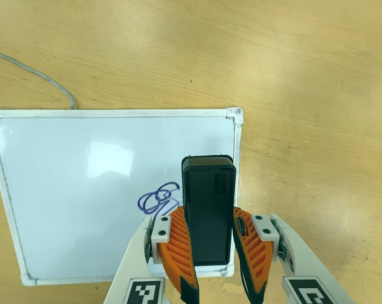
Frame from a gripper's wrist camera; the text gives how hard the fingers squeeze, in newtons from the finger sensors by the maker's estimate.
{"total": 8.0, "left": 6.6, "right": 9.4}